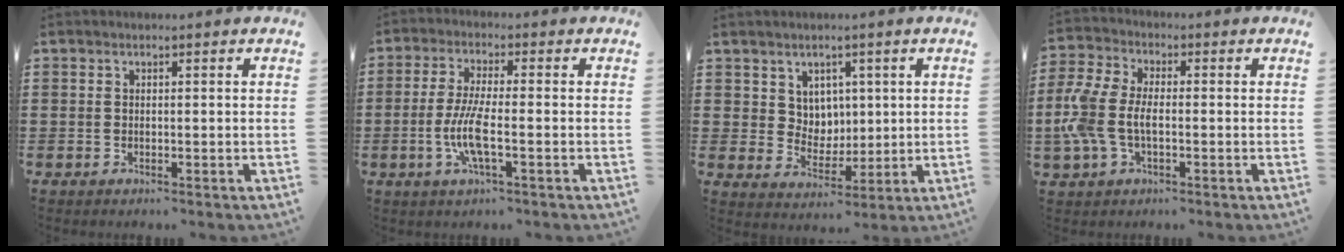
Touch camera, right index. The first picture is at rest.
{"total": 6.7, "force": [-1.7, 1.3, 6.3], "torque": [-0.142, -0.014, -0.040]}
{"total": 5.1, "force": [2.7, 4.3, 0.8], "torque": [-0.030, 0.003, 0.048]}
{"total": 6.9, "force": [-1.4, 3.9, 5.5], "torque": [-0.152, -0.006, -0.038]}